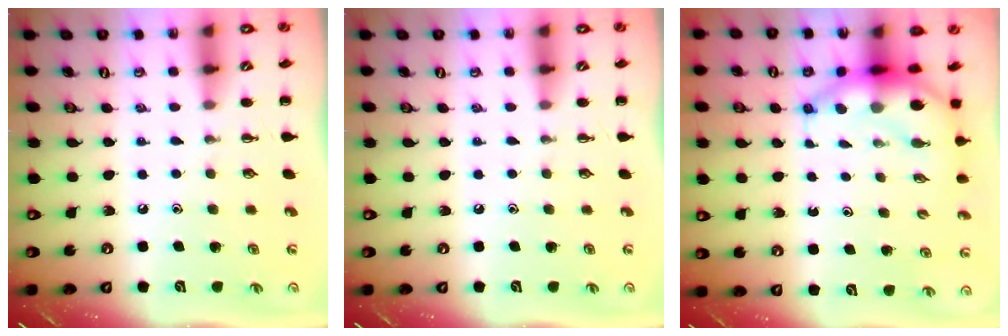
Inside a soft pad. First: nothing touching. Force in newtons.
{"total": 0.0}
{"total": 6.7, "press": 6.5, "slide": 1.5}